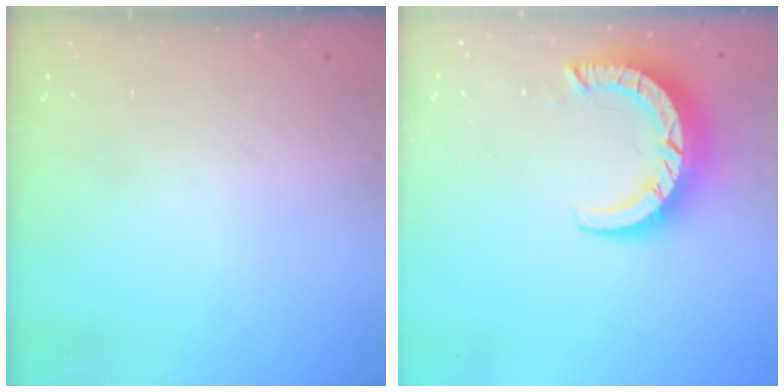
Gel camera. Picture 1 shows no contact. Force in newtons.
{"total": 8.9, "press": 8.8, "slide": 1.1}